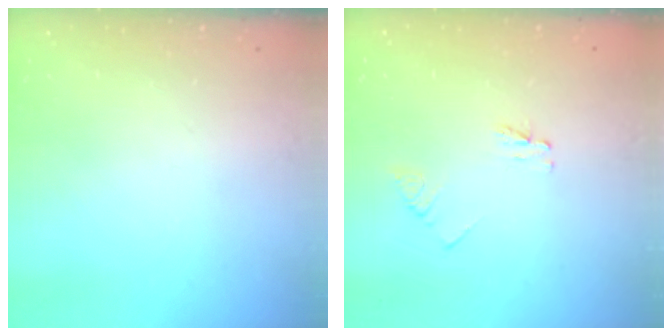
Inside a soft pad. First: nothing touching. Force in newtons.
{"total": 2.6, "press": 2.6, "slide": 0.4}